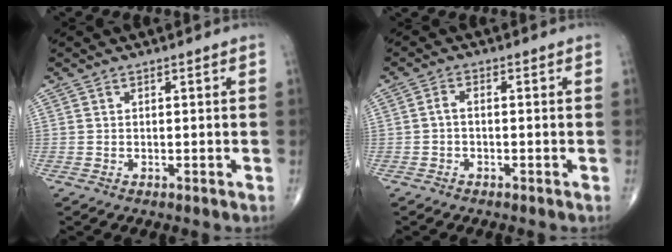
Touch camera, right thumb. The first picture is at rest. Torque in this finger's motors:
{"motor_torque": [-0.13, 0.12, -0.02, 0.11, 0.01]}